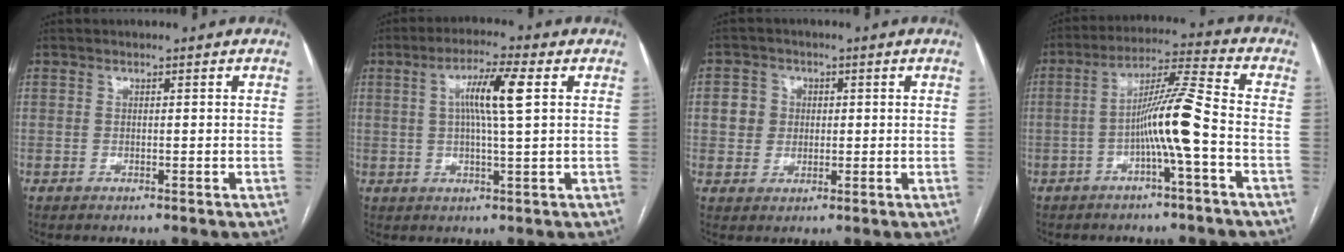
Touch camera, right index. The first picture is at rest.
{"total": 7.4, "force": [1.7, 0.0, 7.2], "torque": [-0.131, 0.008, 0.030]}
{"total": 4.1, "force": [0.6, 3.9, 1.0], "torque": [-0.017, 0.014, 0.015]}
{"total": 9.0, "force": [-2.6, -0.9, 8.6], "torque": [-0.159, 0.020, -0.046]}